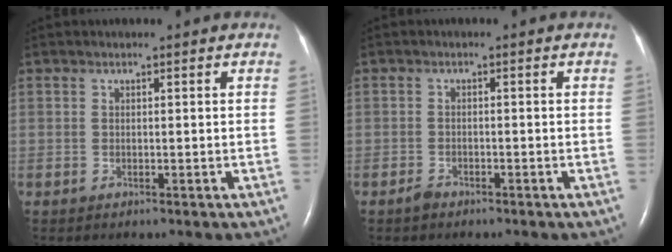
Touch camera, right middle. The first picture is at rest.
{"total": 1.3, "force": [-1.1, 0.5, 0.4], "torque": [-0.012, 0.000, -0.020]}